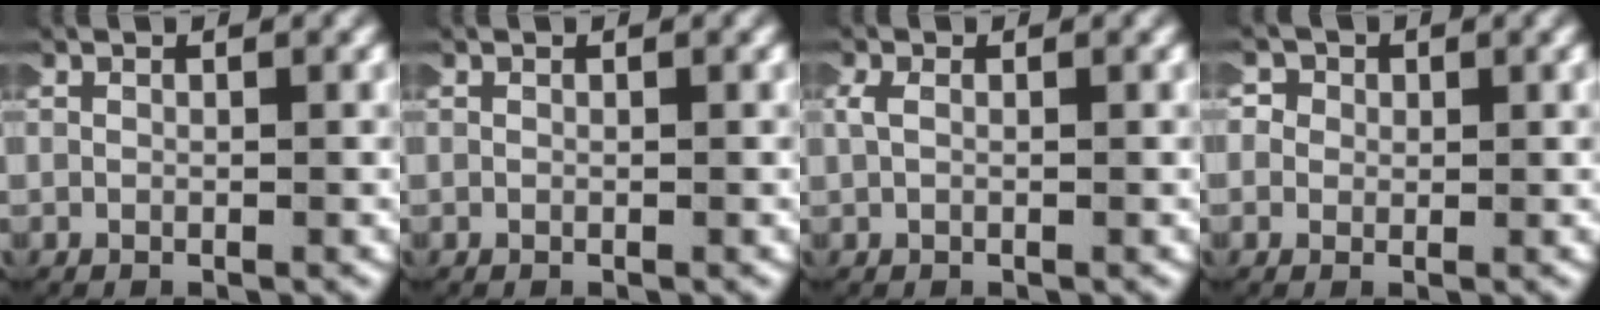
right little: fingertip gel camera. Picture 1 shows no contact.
{"total": 0.0}
{"total": 0.8, "force": [0.5, 0.3, 0.6], "torque": [-0.015, 0.003, 0.009]}
{"total": 3.3, "force": [0.4, 3.2, 1.0], "torque": [-0.033, 0.003, -0.006]}